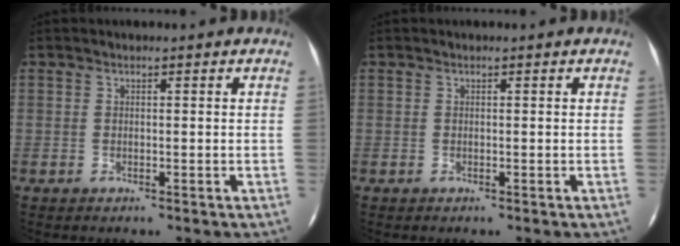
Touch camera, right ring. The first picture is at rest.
{"total": 0.0}